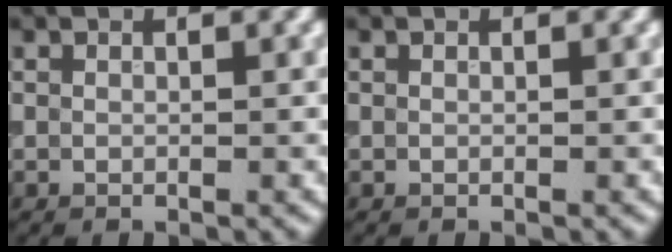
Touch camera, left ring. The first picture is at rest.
{"total": 0.0}